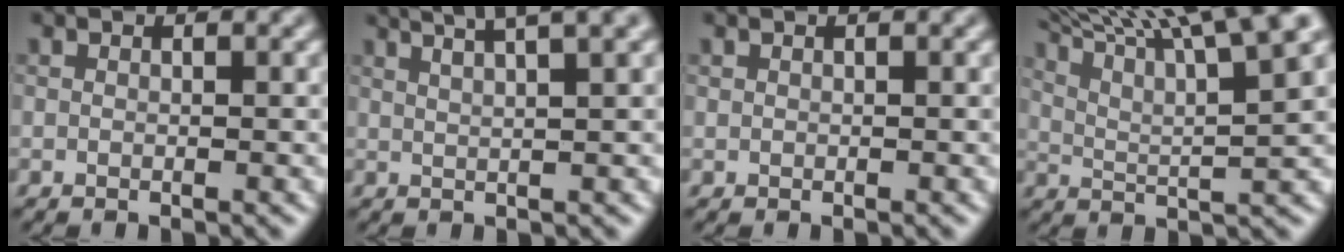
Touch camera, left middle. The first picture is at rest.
{"total": 7.3, "force": [4.9, 2.2, 5.0], "torque": [-0.048, 0.046, 0.041]}
{"total": 0.0}
{"total": 12.6, "force": [9.1, 2.3, 8.3], "torque": [-0.129, 0.028, 0.114]}